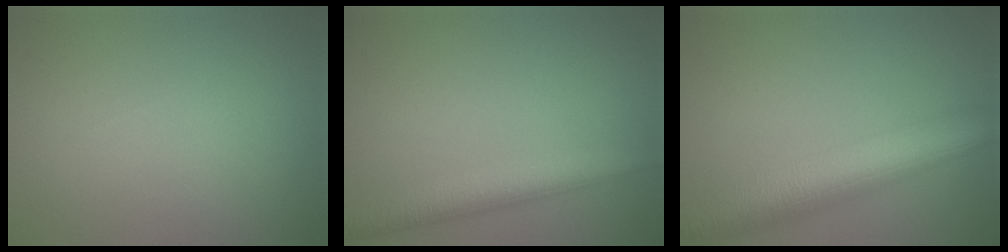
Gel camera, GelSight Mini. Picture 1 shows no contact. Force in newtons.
{"total": 4.4, "press": 4.4, "slide": 0.1}
{"total": 9.5, "press": 9.5, "slide": 0.5}